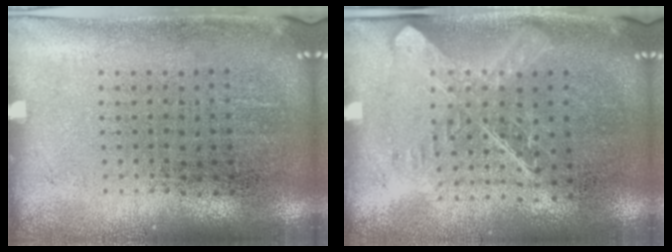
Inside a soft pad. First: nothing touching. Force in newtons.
{"total": 1.5, "press": 1.3, "slide": 0.8}